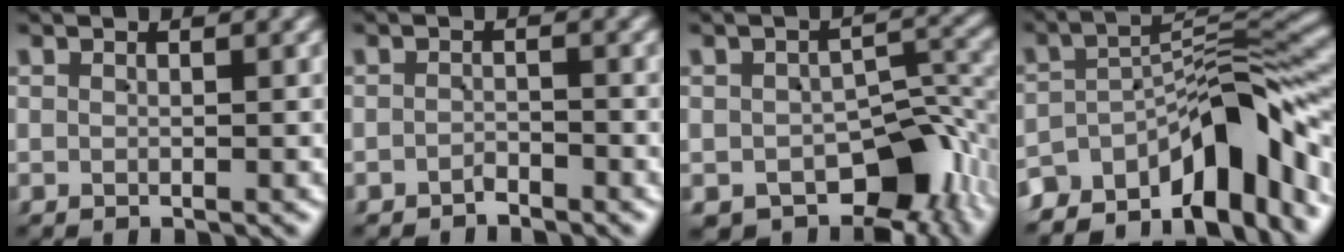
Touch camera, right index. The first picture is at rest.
{"total": 1.6, "force": [-1.5, 0.4, -0.2], "torque": [0.010, -0.003, -0.028]}
{"total": 12.3, "force": [-7.0, 7.6, 6.7], "torque": [-0.084, -0.050, -0.086]}
{"total": 11.0, "force": [-6.0, 4.7, 7.9], "torque": [-0.112, -0.015, -0.087]}